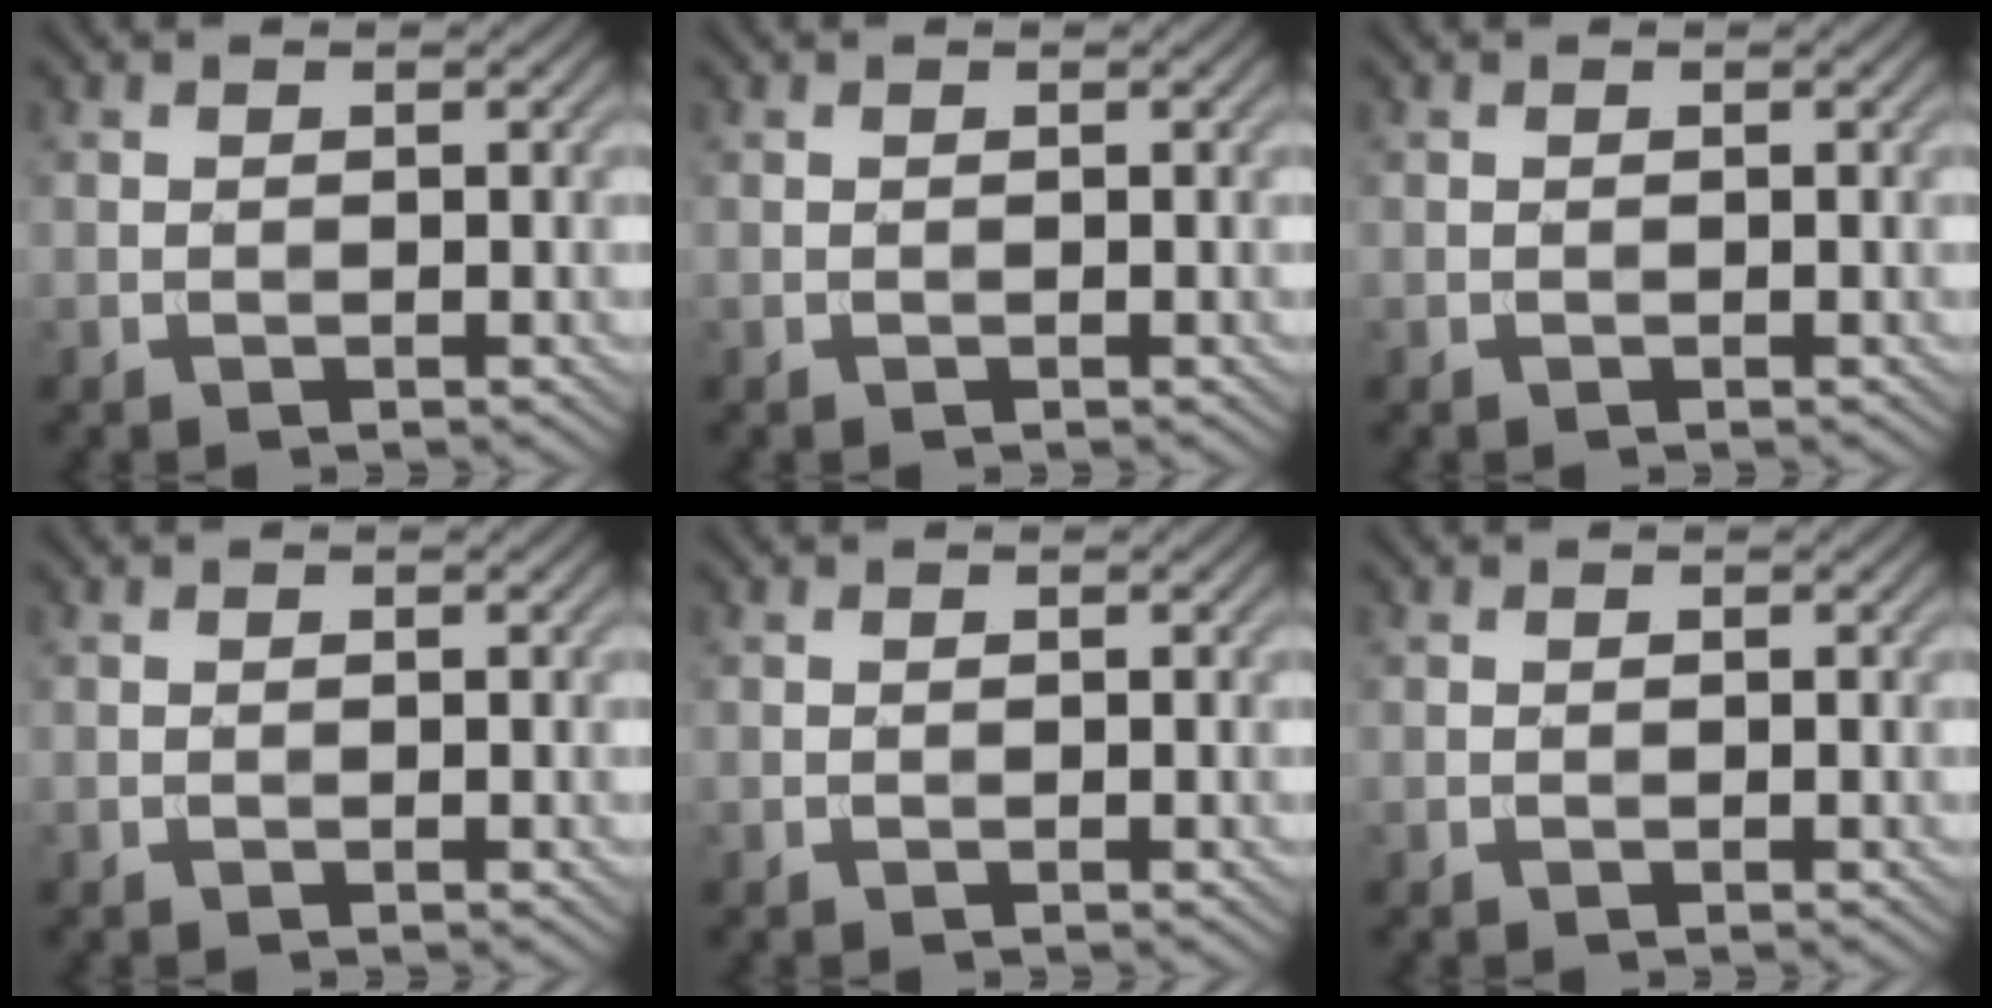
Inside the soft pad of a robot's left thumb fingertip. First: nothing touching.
{"total": 0.0}
{"total": 0.0}
{"total": 0.0}
{"total": 0.0}
{"total": 0.0}